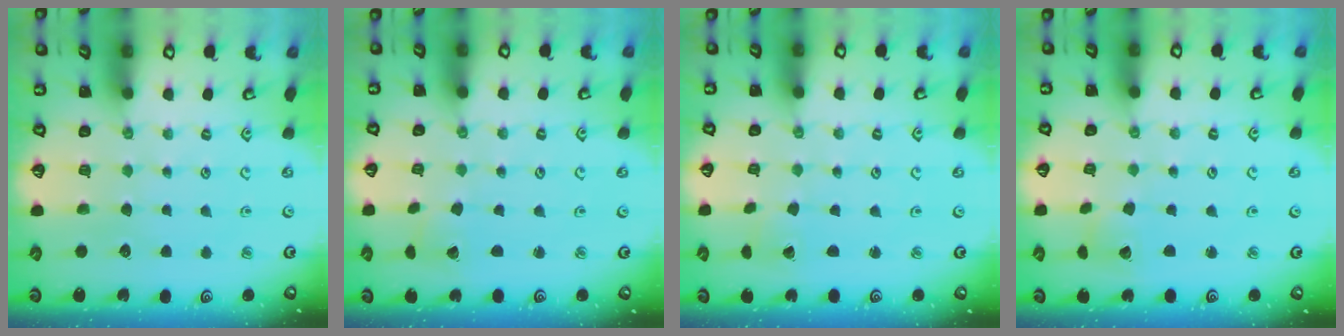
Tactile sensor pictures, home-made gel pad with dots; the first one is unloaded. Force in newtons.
{"total": 2.0, "press": 2.0, "slide": 0.3}
{"total": 1.4, "press": 1.4, "slide": 0.1}
{"total": 2.1, "press": 2.1, "slide": 0.3}